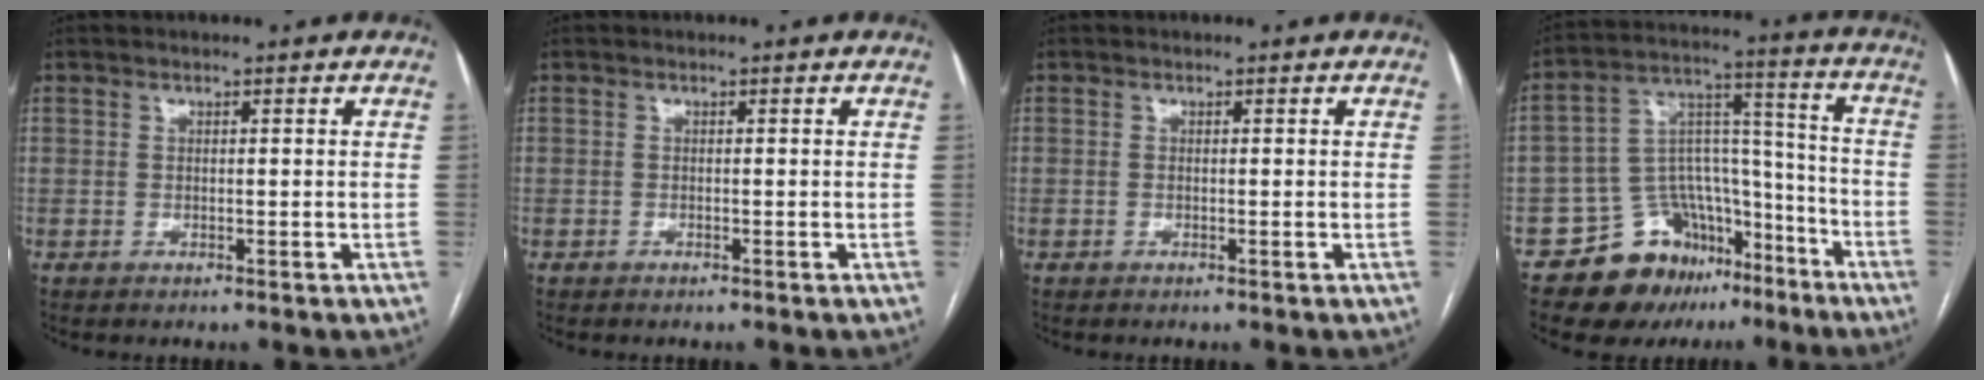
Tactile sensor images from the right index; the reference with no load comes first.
{"total": 0.0}
{"total": 0.0}
{"total": 14.5, "force": [-10.1, 9.1, 5.2], "torque": [-0.072, 0.077, -0.158]}